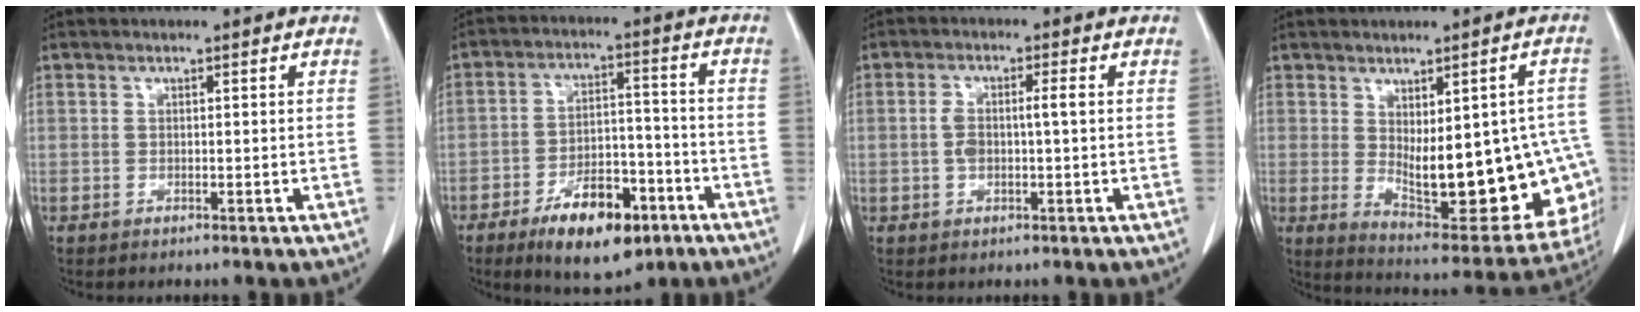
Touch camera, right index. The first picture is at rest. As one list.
[{"total": 12.6, "force": [-7.2, 5.3, 8.9], "torque": [-0.140, 0.005, -0.112]}, {"total": 4.1, "force": [0.1, 1.1, 3.9], "torque": [-0.086, 0.010, 0.001]}, {"total": 21.3, "force": [-2.3, 8.0, 19.5], "torque": [-0.190, 0.005, -0.001]}]